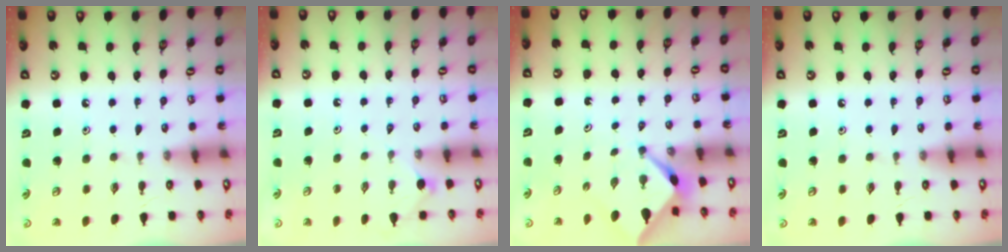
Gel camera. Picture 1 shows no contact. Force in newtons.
{"total": 2.2, "press": 2.2, "slide": 0.4}
{"total": 2.6, "press": 2.6, "slide": 0.3}
{"total": 0.0}